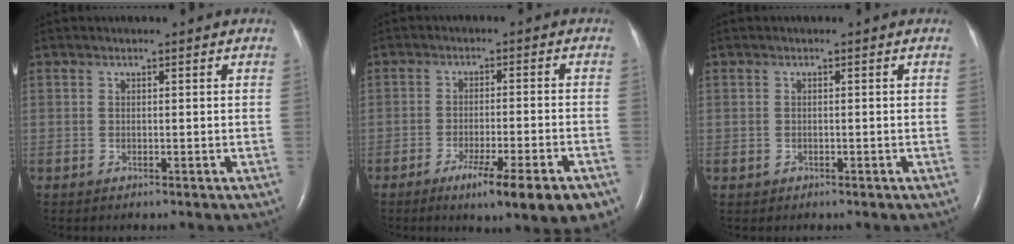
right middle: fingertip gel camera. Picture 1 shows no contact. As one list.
[{"total": 12.0, "force": [-7.6, 0.9, 9.3], "torque": [-0.097, -0.017, -0.105]}, {"total": 0.6, "force": [-0.2, 0.5, 0.1], "torque": [-0.004, 0.003, -0.002]}]